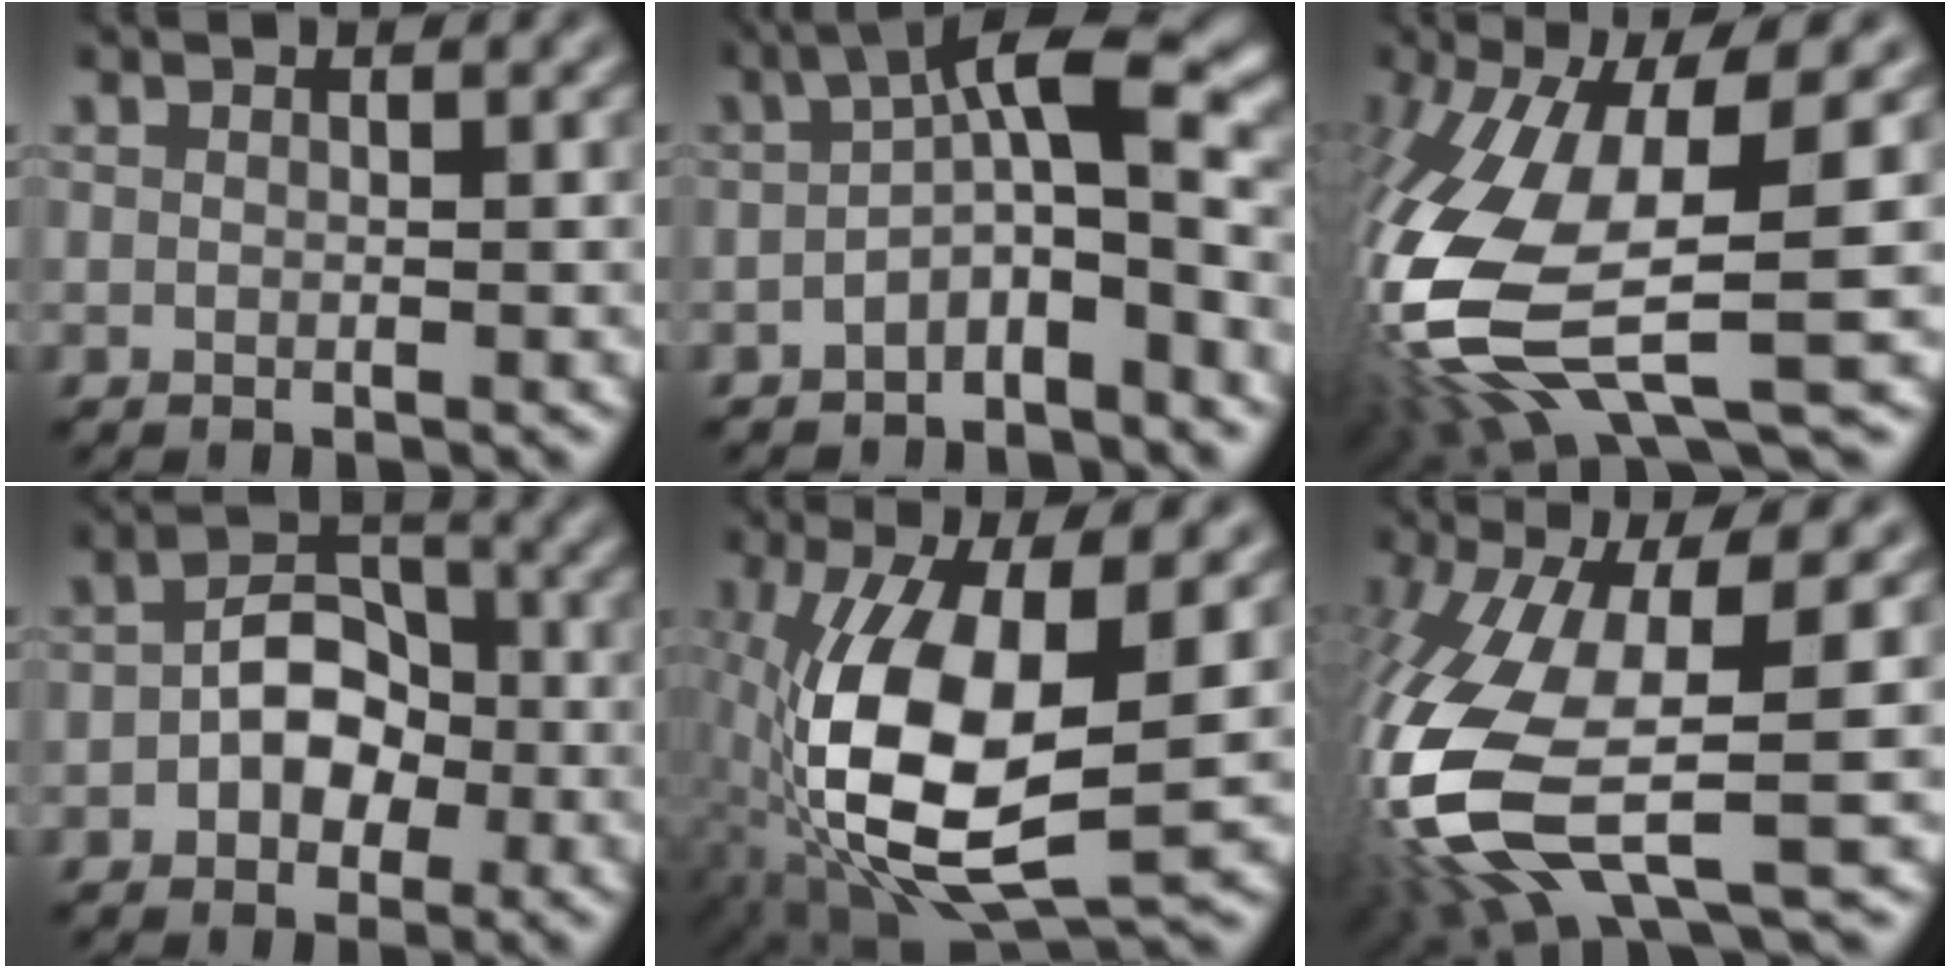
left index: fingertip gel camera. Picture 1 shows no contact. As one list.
[{"total": 5.6, "force": [-1.4, 1.6, 5.1], "torque": [-0.080, 0.017, -0.036]}, {"total": 13.9, "force": [-2.1, 4.8, 12.9], "torque": [-0.290, -0.022, -0.031]}, {"total": 4.6, "force": [-1.0, 3.2, 3.1], "torque": [-0.040, 0.006, -0.019]}, {"total": 12.4, "force": [-1.5, 5.0, 11.3], "torque": [-0.236, -0.007, -0.031]}, {"total": 13.1, "force": [-3.0, 4.8, 11.8], "torque": [-0.283, -0.024, -0.051]}]